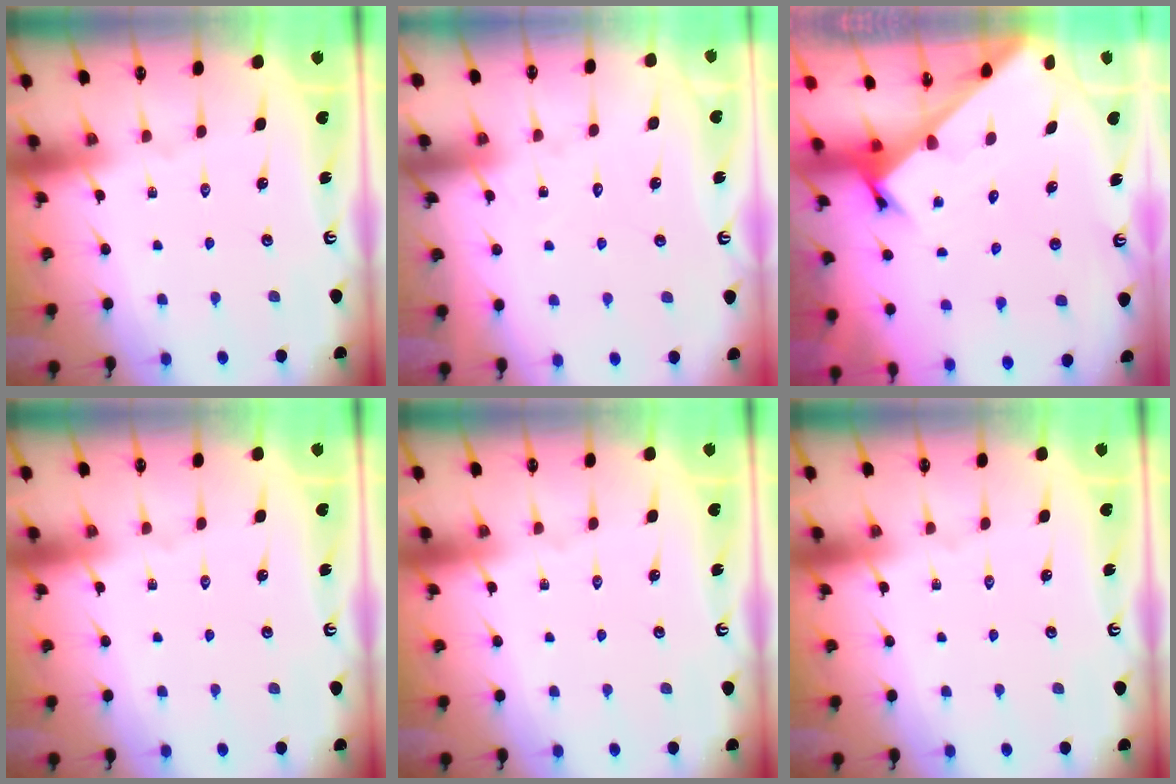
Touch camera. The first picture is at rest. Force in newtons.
{"total": 7.5, "press": 7.5, "slide": 0.5}
{"total": 2.3, "press": 2.3, "slide": 0.2}
{"total": 0.0}
{"total": 0.0}
{"total": 0.0}